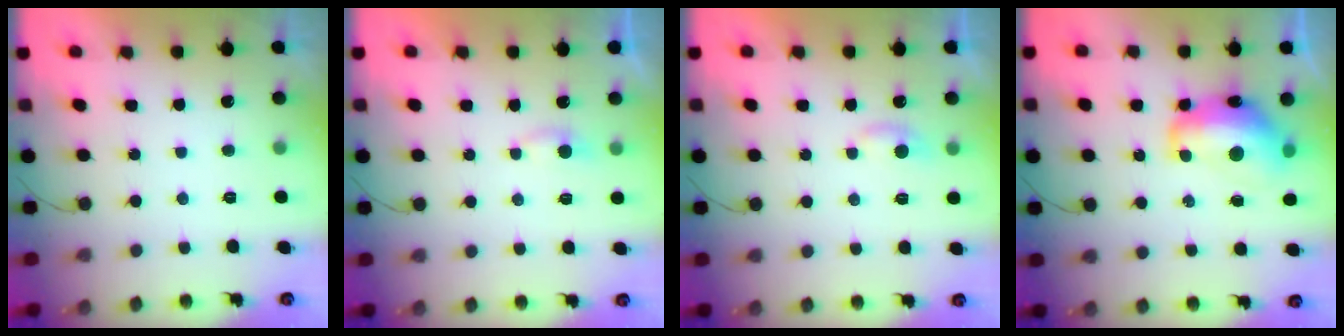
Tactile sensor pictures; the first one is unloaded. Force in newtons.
{"total": 2.3, "press": 2.3, "slide": 0.3}
{"total": 4.5, "press": 4.5, "slide": 0.6}
{"total": 13.4, "press": 13.3, "slide": 1.4}